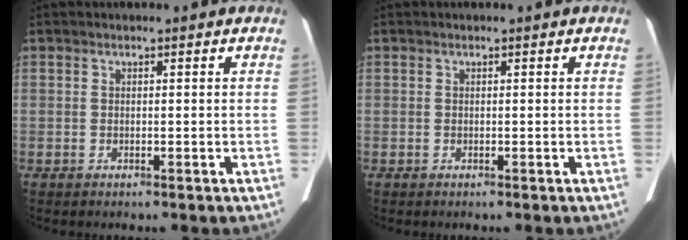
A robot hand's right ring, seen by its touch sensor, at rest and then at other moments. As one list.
[{"total": 0.0}]